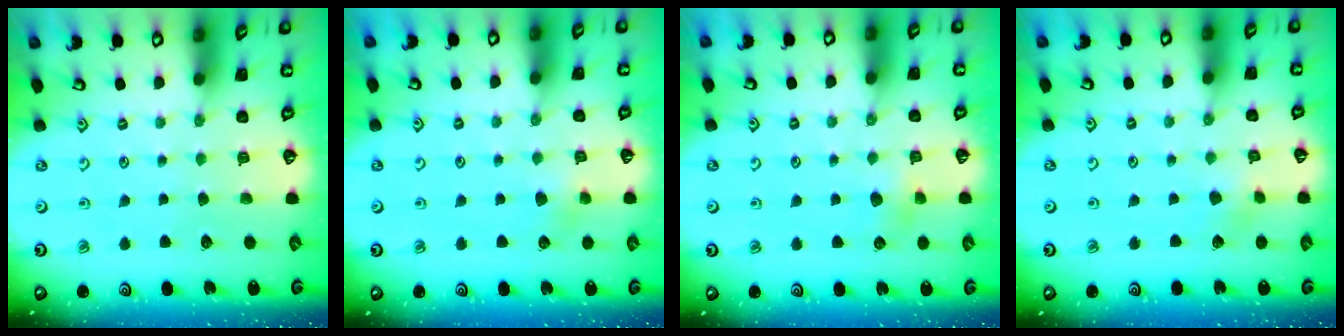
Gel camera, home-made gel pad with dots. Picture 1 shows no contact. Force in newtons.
{"total": 3.6, "press": 3.6, "slide": 0.3}
{"total": 4.2, "press": 4.1, "slide": 0.7}
{"total": 2.9, "press": 2.8, "slide": 0.8}